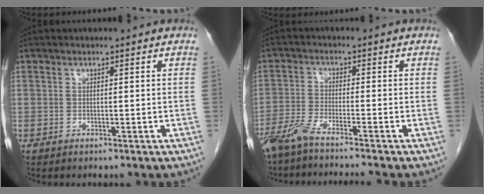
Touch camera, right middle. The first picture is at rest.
{"total": 6.3, "force": [-5.4, -1.2, 2.9], "torque": [-0.051, -0.018, -0.098]}